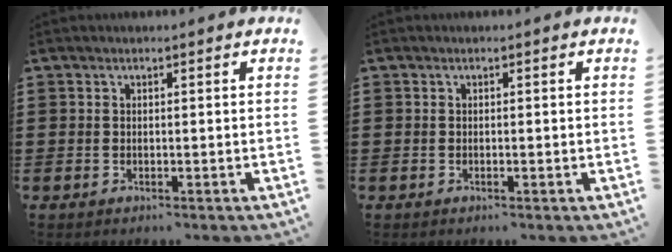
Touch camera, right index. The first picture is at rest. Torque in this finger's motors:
{"motor_torque": [1.89, 0.25, 0.00, 0.00]}